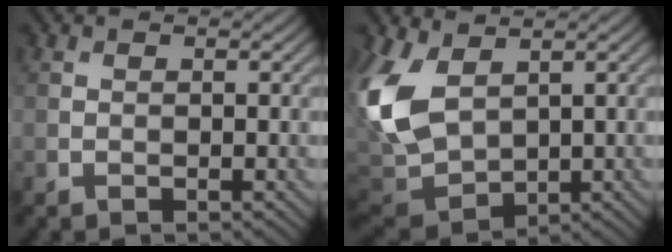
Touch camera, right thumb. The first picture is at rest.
{"total": 10.5, "force": [2.6, 6.6, 7.8], "torque": [-0.233, 0.001, 0.048]}